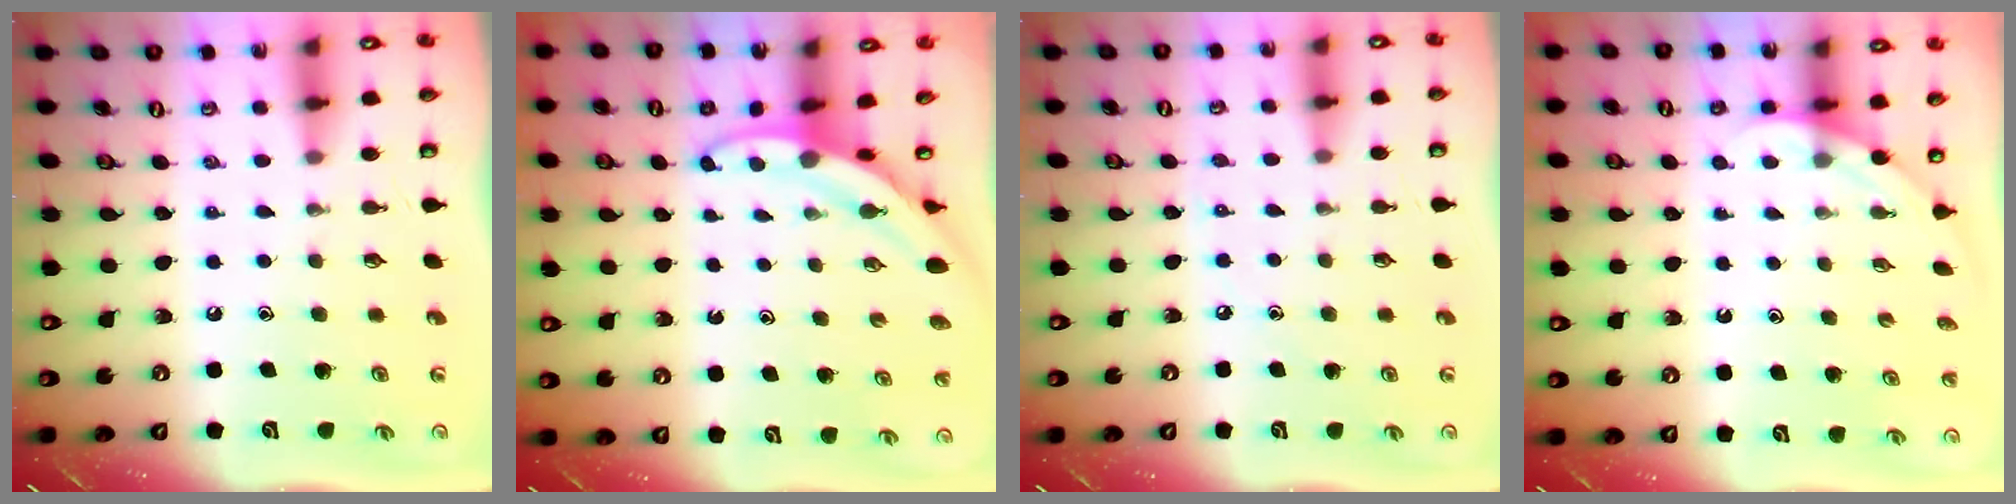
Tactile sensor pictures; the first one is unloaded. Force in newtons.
{"total": 3.6, "press": 3.6, "slide": 0.1}
{"total": 2.3, "press": 2.3, "slide": 0.3}
{"total": 2.2, "press": 2.2, "slide": 0.0}